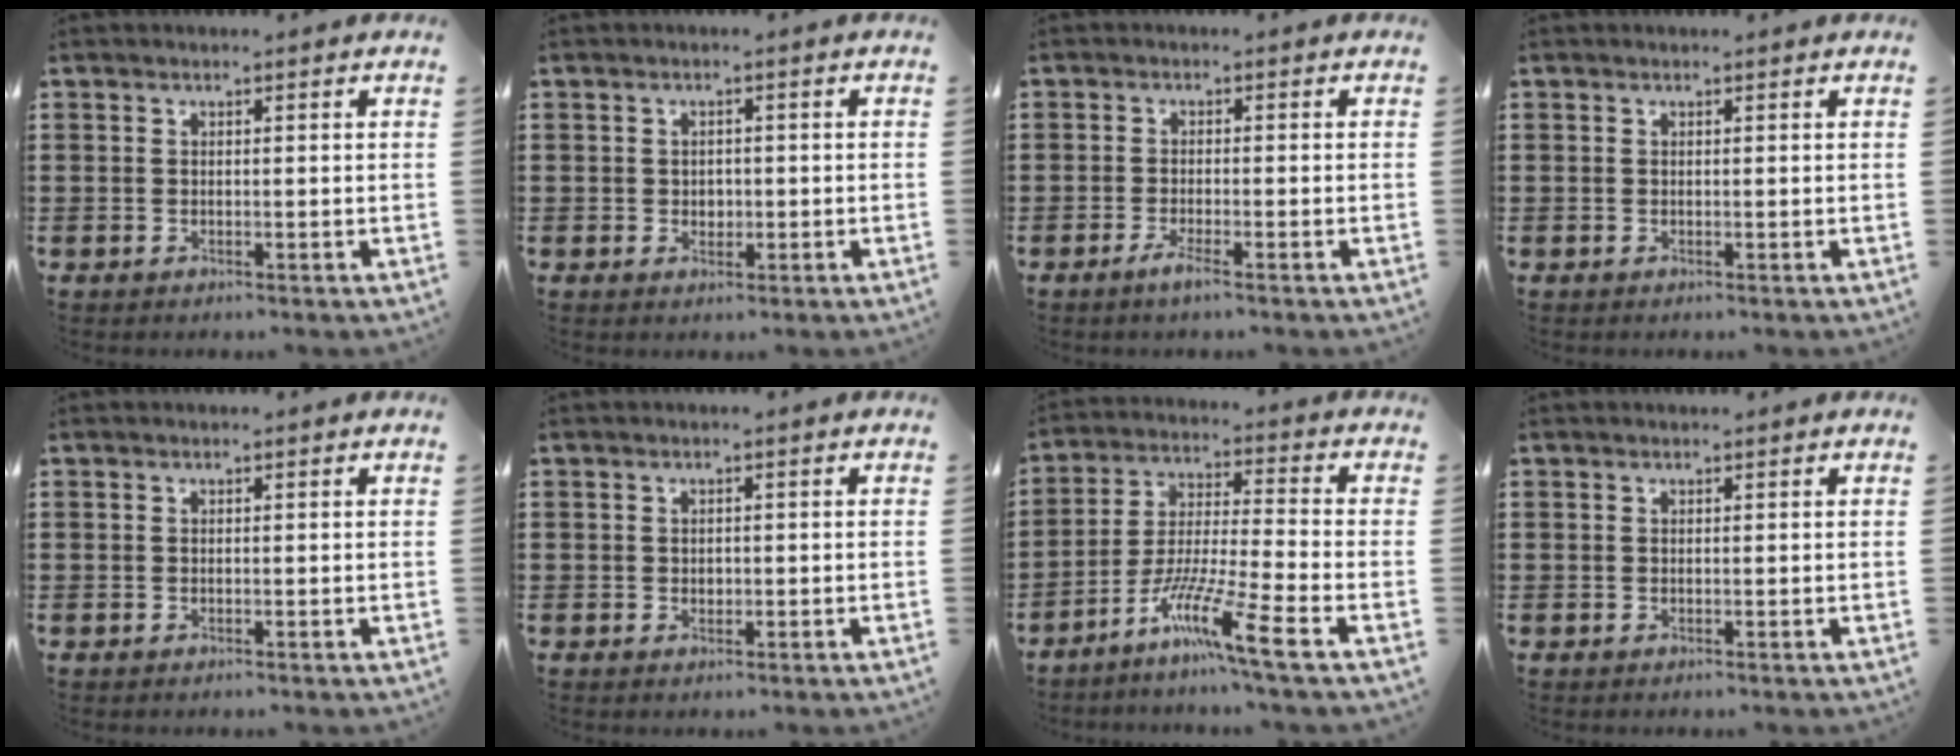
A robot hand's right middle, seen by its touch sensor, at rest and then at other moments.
{"total": 1.4, "force": [-0.1, 1.3, 0.6], "torque": [-0.014, 0.005, -0.004]}
{"total": 2.0, "force": [-1.3, 0.0, 1.5], "torque": [-0.033, -0.004, -0.026]}
{"total": 0.0}
{"total": 0.0}
{"total": 0.7, "force": [0.1, 0.7, 0.2], "torque": [-0.006, 0.004, 0.001]}
{"total": 10.0, "force": [-6.9, 0.1, 7.2], "torque": [-0.148, -0.010, -0.138]}
{"total": 0.0}